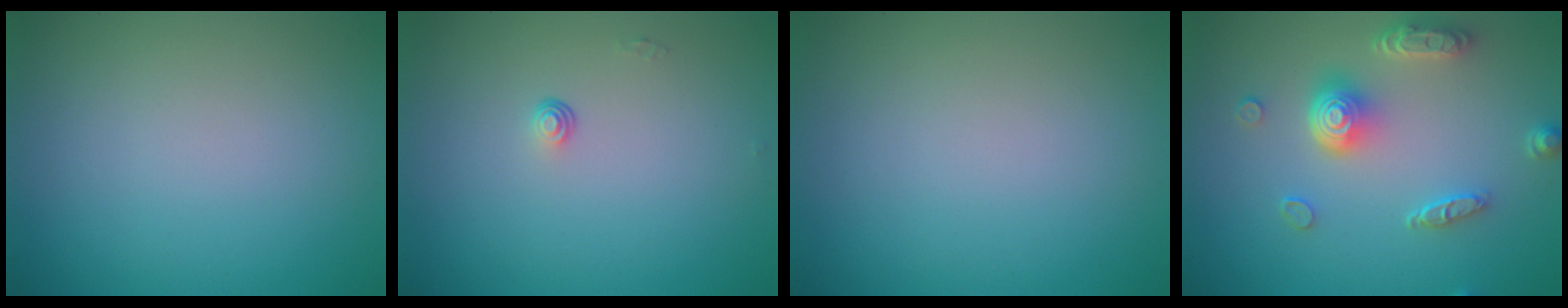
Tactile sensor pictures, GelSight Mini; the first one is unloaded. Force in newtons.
{"total": 0.6, "press": 0.4, "slide": 0.5}
{"total": 0.0}
{"total": 4.7, "press": 3.6, "slide": 3.0}